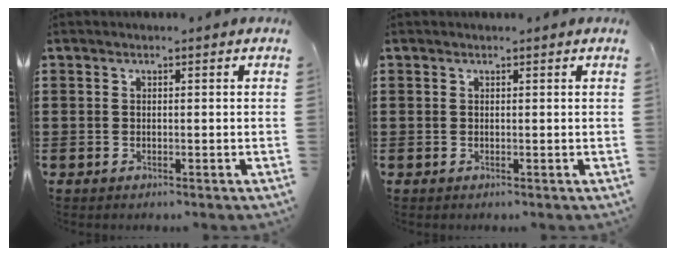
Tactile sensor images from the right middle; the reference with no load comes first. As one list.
[{"total": 0.0}]